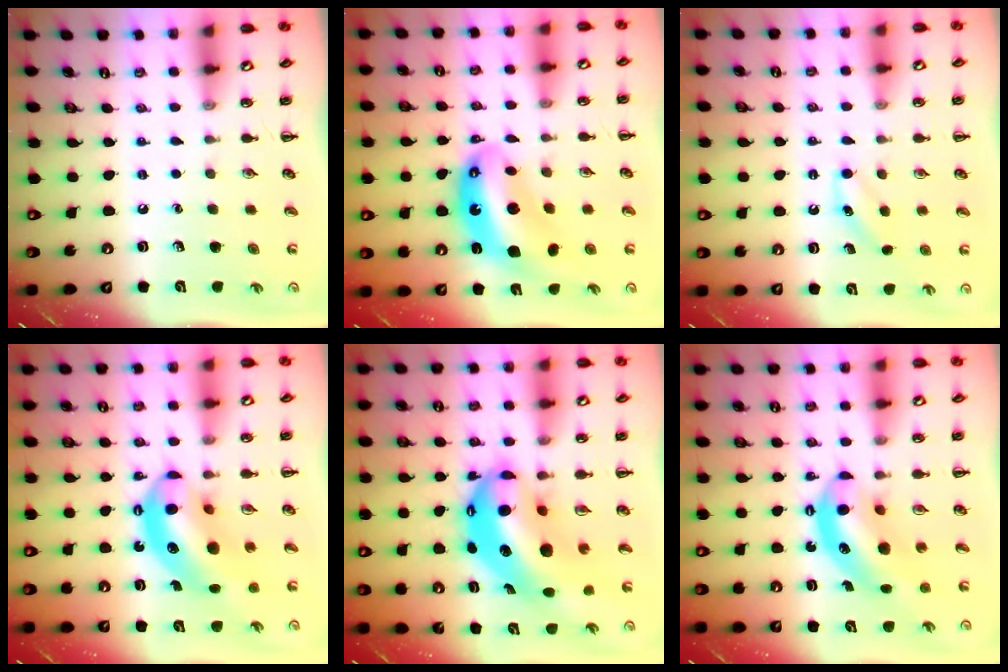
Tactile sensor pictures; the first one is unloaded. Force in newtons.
{"total": 12.4, "press": 11.9, "slide": 3.2}
{"total": 4.6, "press": 4.5, "slide": 1.1}
{"total": 13.2, "press": 12.7, "slide": 3.7}
{"total": 14.5, "press": 14.1, "slide": 3.4}
{"total": 9.3, "press": 9.0, "slide": 2.3}